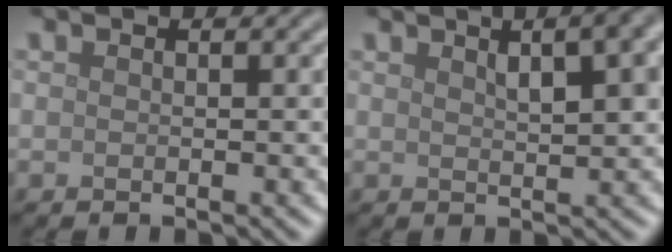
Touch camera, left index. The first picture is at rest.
{"total": 6.8, "force": [2.8, 2.6, 5.6], "torque": [-0.054, 0.029, 0.032]}